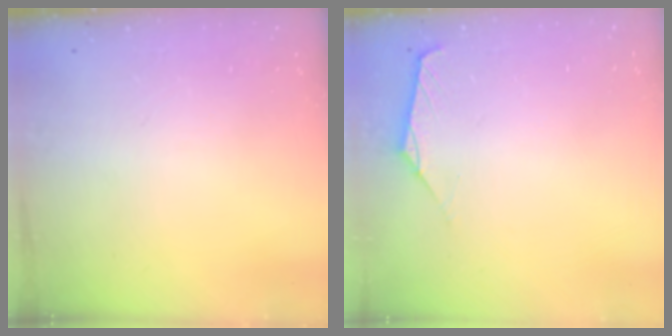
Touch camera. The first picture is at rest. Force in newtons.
{"total": 1.0, "press": 0.9, "slide": 0.3}